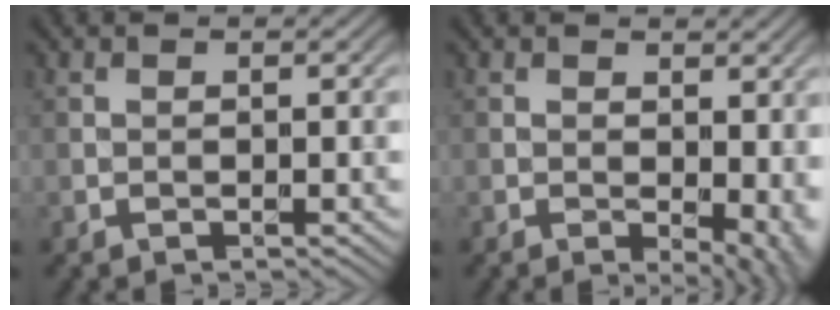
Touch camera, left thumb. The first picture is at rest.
{"total": 5.7, "force": [-0.1, 2.8, 4.9], "torque": [-0.061, -0.009, 0.004]}